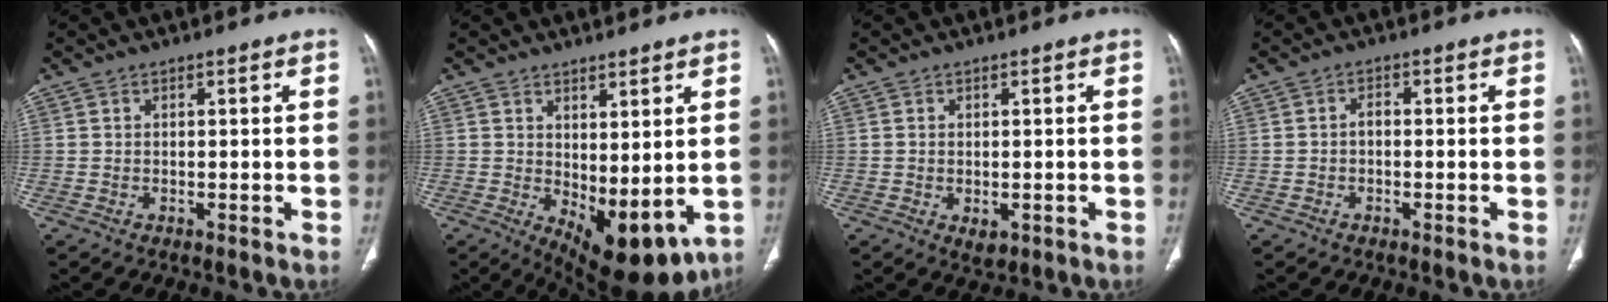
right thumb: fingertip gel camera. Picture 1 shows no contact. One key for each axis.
{"total": 10.7, "fx": -0.2, "fy": 4.8, "fz": 9.5, "tx": -0.127, "ty": -0.021, "tz": 0.020}
{"total": 2.3, "fx": -0.6, "fy": 1.5, "fz": 1.6, "tx": -0.020, "ty": -0.002, "tz": -0.003}
{"total": 1.4, "fx": -0.4, "fy": 0.9, "fz": 1.0, "tx": -0.013, "ty": 0.006, "tz": -0.010}